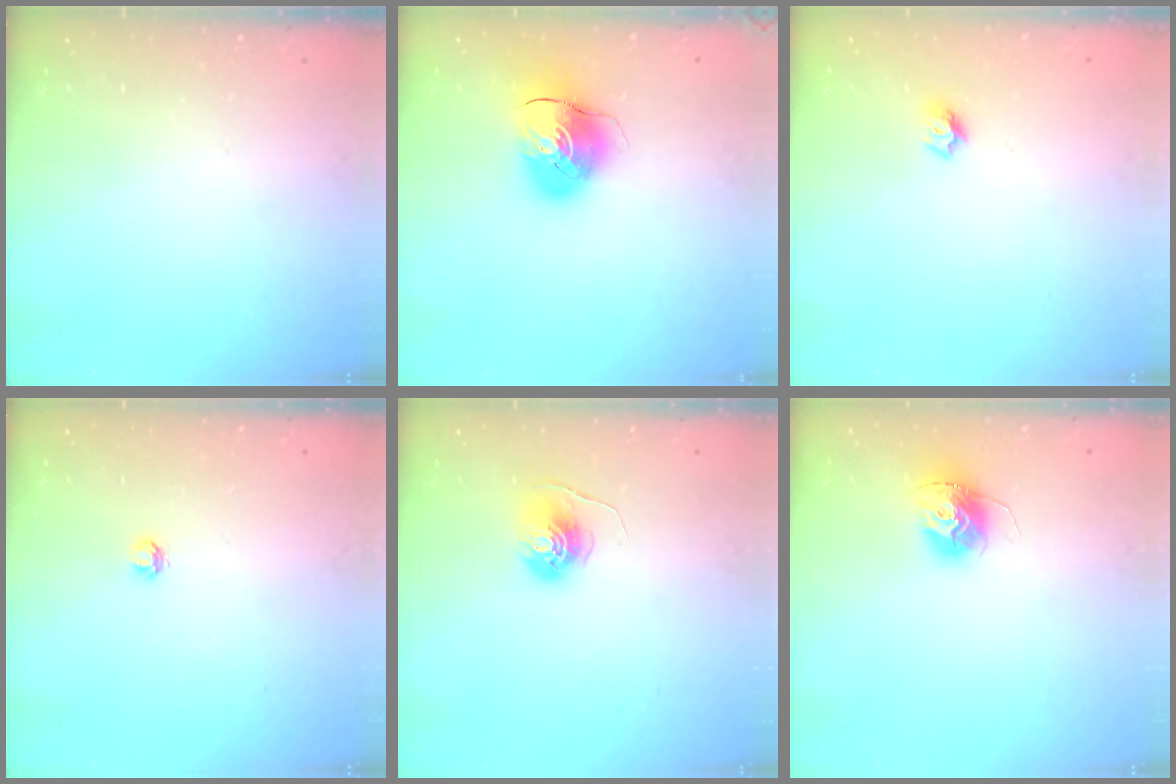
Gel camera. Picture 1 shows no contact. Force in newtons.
{"total": 9.7, "press": 9.6, "slide": 1.4}
{"total": 5.6, "press": 5.6, "slide": 0.7}
{"total": 3.6, "press": 3.6, "slide": 0.3}
{"total": 6.7, "press": 6.7, "slide": 0.3}
{"total": 12.1, "press": 12.1, "slide": 1.1}